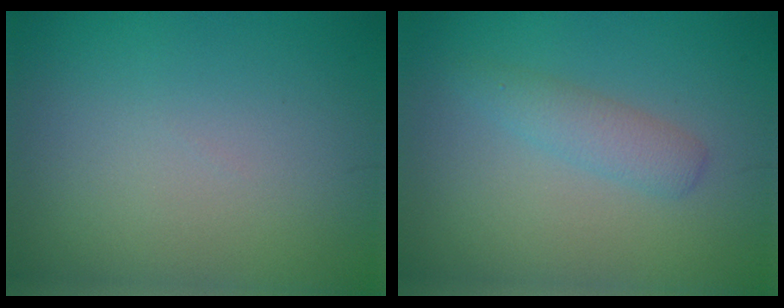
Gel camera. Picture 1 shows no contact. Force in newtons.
{"total": 2.0, "press": 2.0, "slide": 0.1}